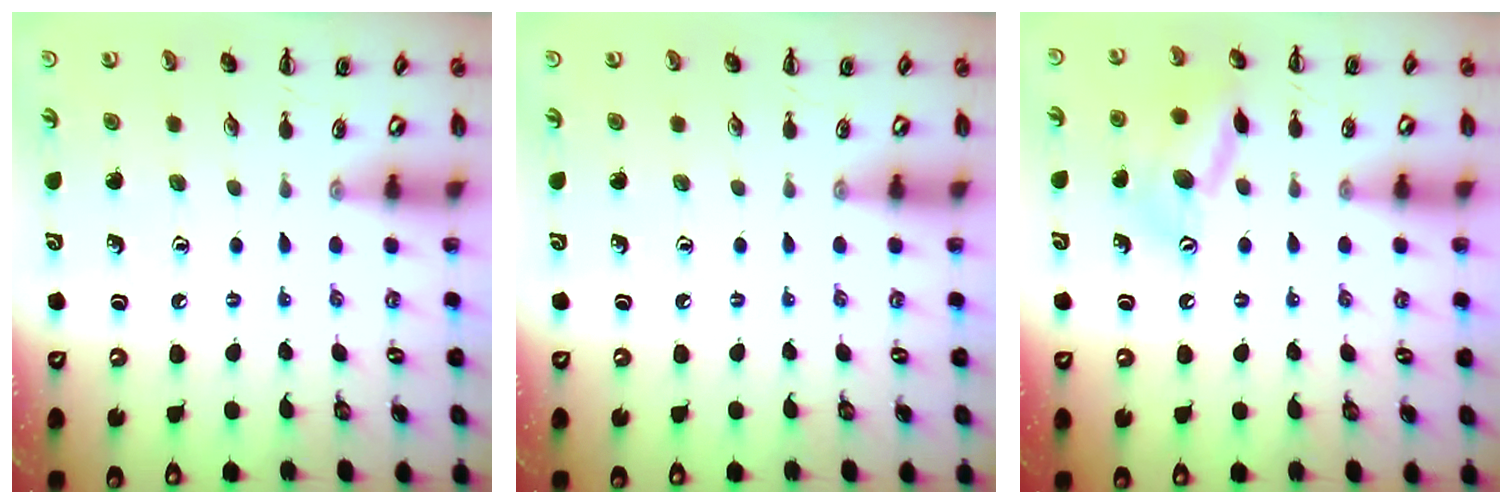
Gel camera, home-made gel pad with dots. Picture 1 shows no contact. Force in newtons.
{"total": 0.0}
{"total": 13.7, "press": 13.7, "slide": 1.0}